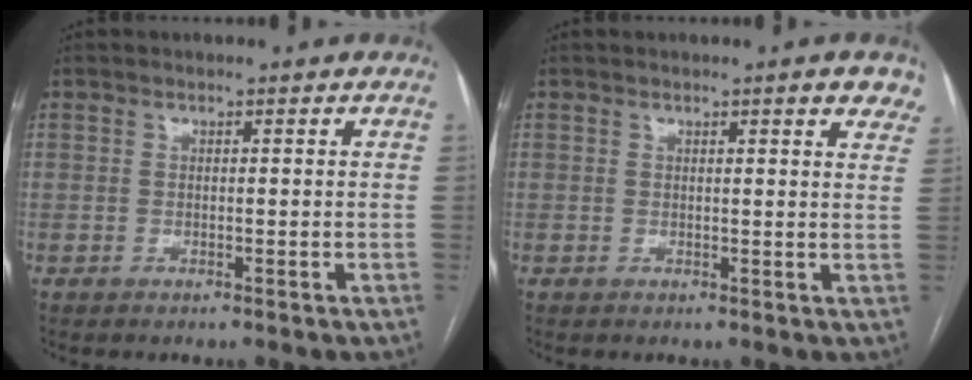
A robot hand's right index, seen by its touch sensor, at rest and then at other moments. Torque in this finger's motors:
{"motor_torque": [0.01, 0.04, -0.02, 0.01]}